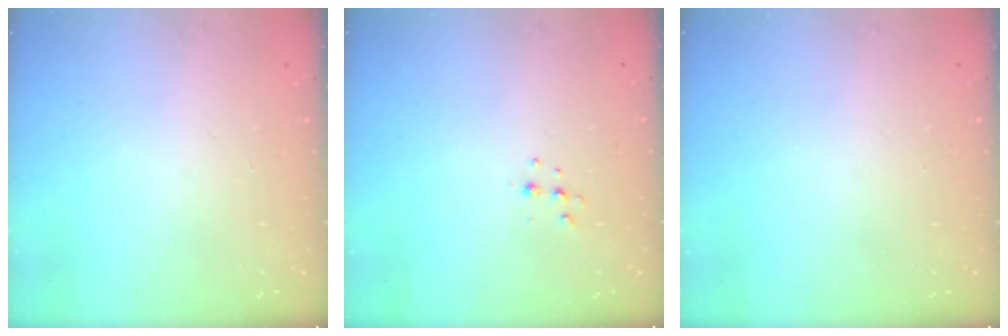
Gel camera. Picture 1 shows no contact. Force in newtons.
{"total": 3.8, "press": 3.7, "slide": 0.7}
{"total": 0.0}